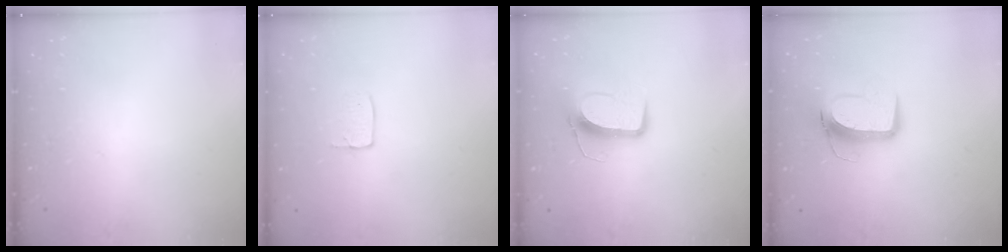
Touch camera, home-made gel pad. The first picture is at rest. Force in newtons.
{"total": 3.5, "press": 3.5, "slide": 0.2}
{"total": 10.5, "press": 10.5, "slide": 0.8}
{"total": 11.1, "press": 11.0, "slide": 1.0}